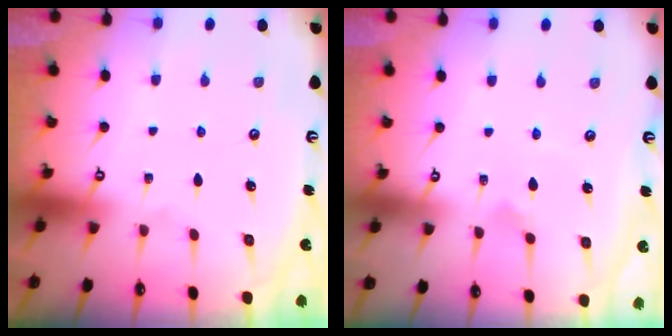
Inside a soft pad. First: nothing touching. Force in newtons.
{"total": 3.3, "press": 3.3, "slide": 0.3}